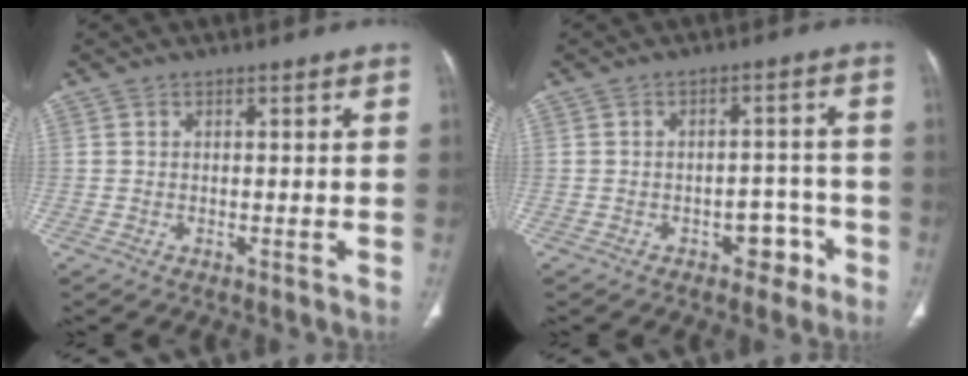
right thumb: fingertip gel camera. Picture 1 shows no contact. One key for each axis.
{"total": 5.3, "fx": -2.7, "fy": 3.5, "fz": 2.9, "tx": -0.011, "ty": 0.032, "tz": -0.035}